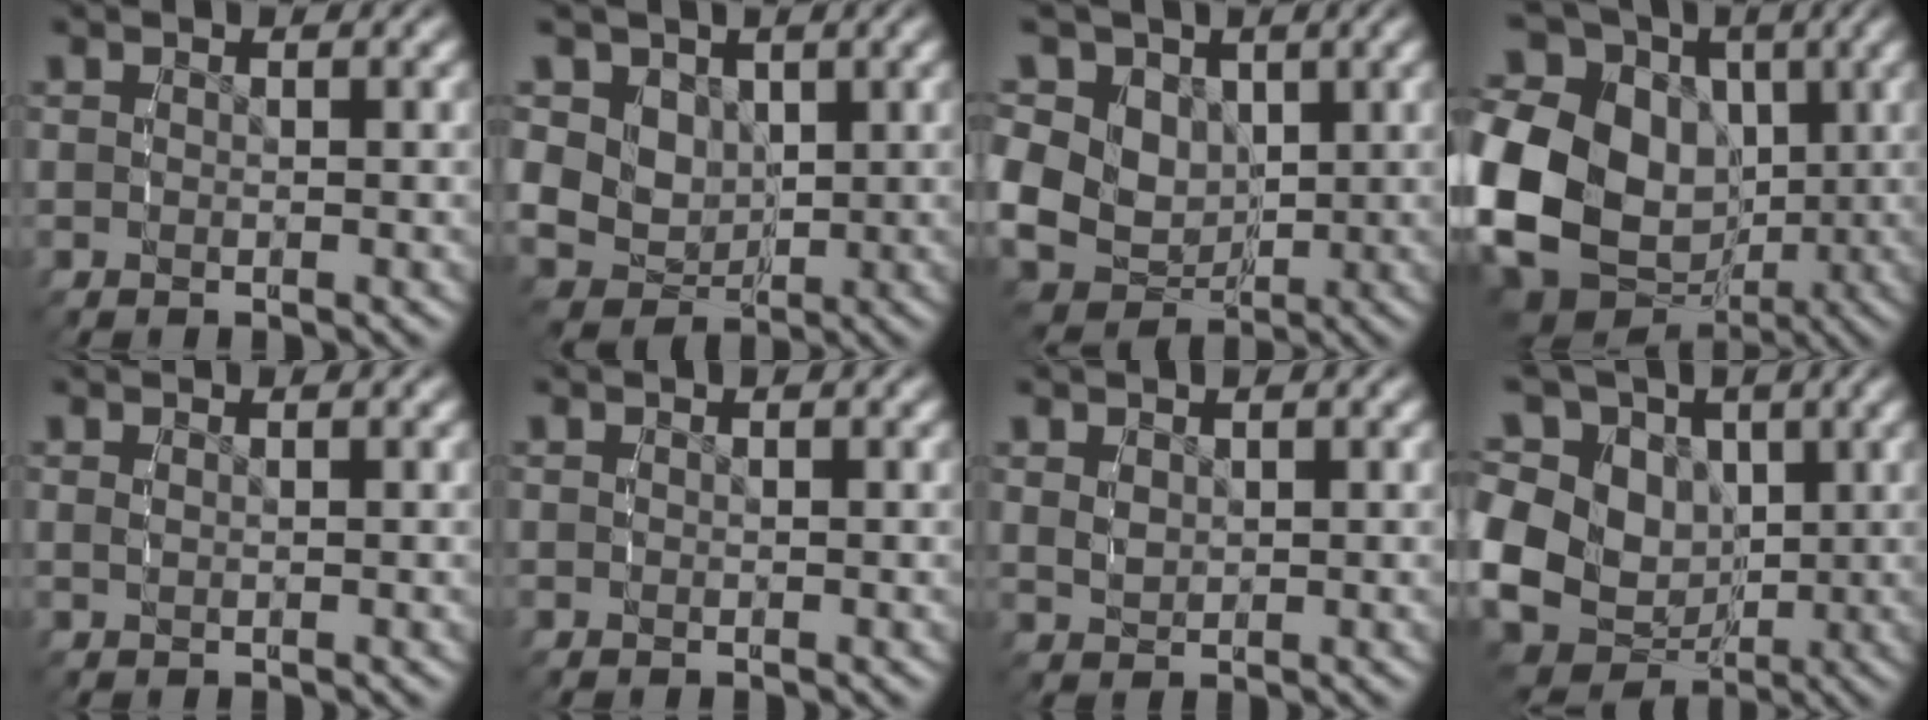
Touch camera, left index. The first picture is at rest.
{"total": 10.5, "force": [0.7, 9.4, 4.6], "torque": [-0.139, -0.045, 0.022]}
{"total": 15.2, "force": [0.8, 13.5, 7.0], "torque": [-0.179, -0.041, 0.012]}
{"total": 20.3, "force": [0.4, 17.0, 11.0], "torque": [-0.243, -0.050, 0.008]}
{"total": 0.0}
{"total": 0.0}
{"total": 1.0, "force": [0.7, 0.6, 0.5], "torque": [-0.016, -0.012, 0.026]}
{"total": 17.3, "force": [0.3, 14.7, 9.2], "torque": [-0.196, -0.040, 0.003]}